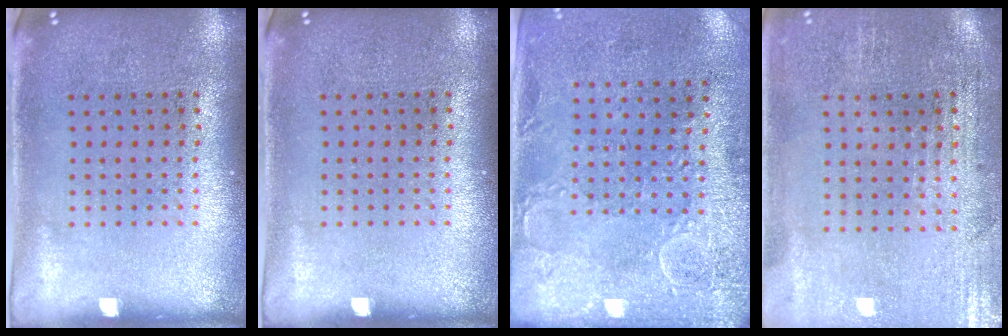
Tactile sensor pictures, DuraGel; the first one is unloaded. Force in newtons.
{"total": 0.0}
{"total": 2.9, "press": 2.3, "slide": 1.7}
{"total": 0.6, "press": 0.5, "slide": 0.4}